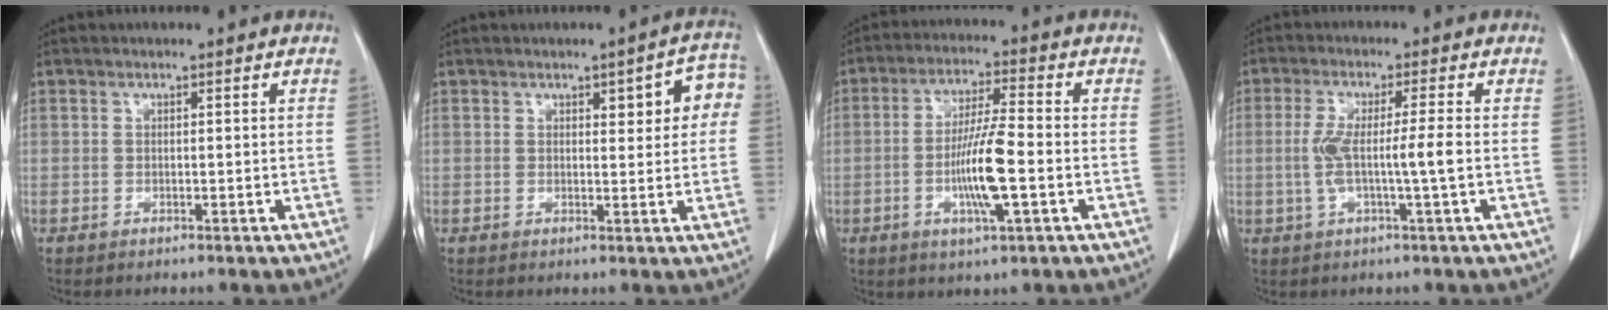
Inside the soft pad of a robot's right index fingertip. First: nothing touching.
{"total": 6.0, "force": [1.7, 2.0, 5.4], "torque": [-0.054, 0.018, 0.016]}
{"total": 9.7, "force": [-2.2, 0.7, 9.4], "torque": [-0.179, -0.007, -0.044]}
{"total": 6.5, "force": [-0.7, -0.4, 6.4], "torque": [-0.128, 0.003, -0.013]}